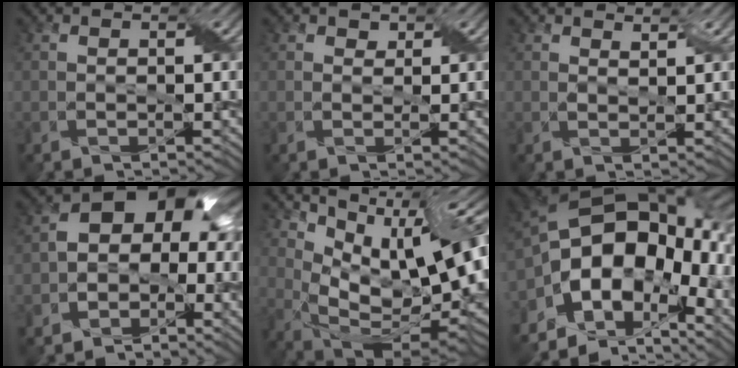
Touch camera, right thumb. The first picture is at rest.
{"total": 0.9, "force": [0.7, 0.6, 0.2], "torque": [-0.007, -0.001, 0.011]}
{"total": 1.3, "force": [1.2, 0.2, 0.6], "torque": [-0.017, -0.001, 0.023]}
{"total": 10.6, "force": [-1.4, 7.8, 7.1], "torque": [-0.094, 0.002, -0.034]}
{"total": 17.5, "force": [5.5, 7.4, 14.9], "torque": [-0.241, 0.014, 0.110]}
{"total": 17.9, "force": [-3.2, 11.6, 13.2], "torque": [-0.251, -0.012, -0.048]}